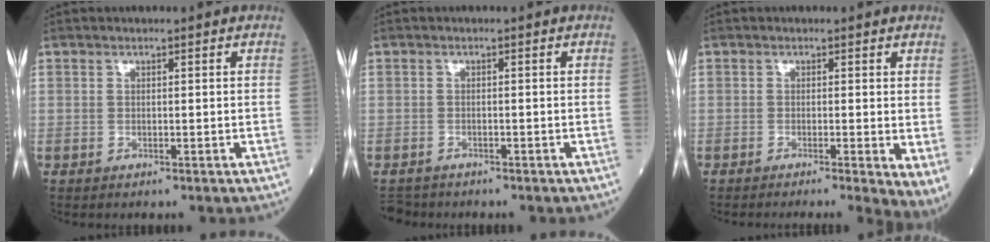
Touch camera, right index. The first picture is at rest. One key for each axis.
{"total": 3.1, "fx": -2.7, "fy": 1.5, "fz": 0.3, "tx": -0.007, "ty": -0.005, "tz": -0.045}
{"total": 4.1, "fx": -1.5, "fy": 0.3, "fz": 3.9, "tx": -0.042, "ty": -0.011, "tz": -0.028}